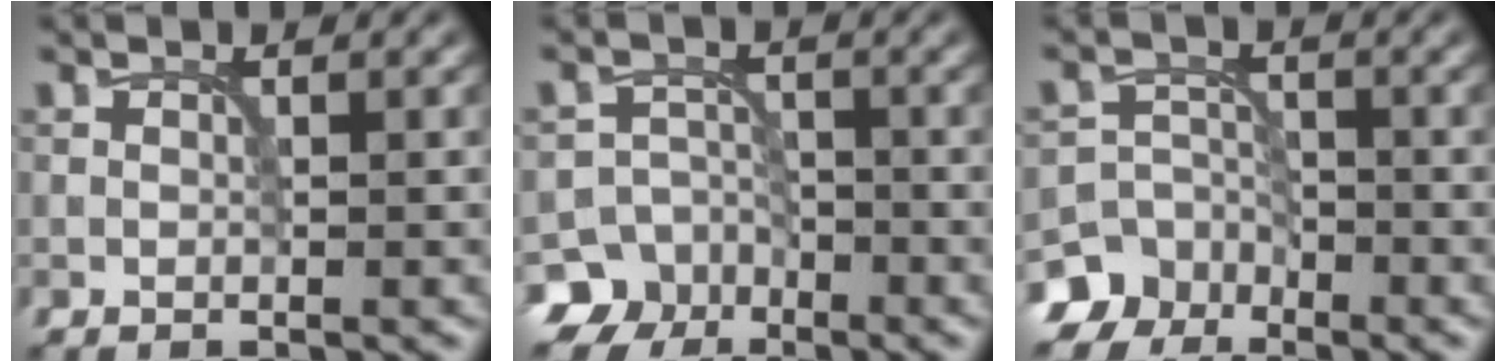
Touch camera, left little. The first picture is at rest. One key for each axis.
{"total": 6.2, "fx": -4.3, "fy": 4.4, "fz": 0.5, "tx": 0.012, "ty": -0.008, "tz": -0.079}
{"total": 6.1, "fx": -4.6, "fy": 4.0, "fz": 0.7, "tx": 0.007, "ty": -0.006, "tz": -0.089}